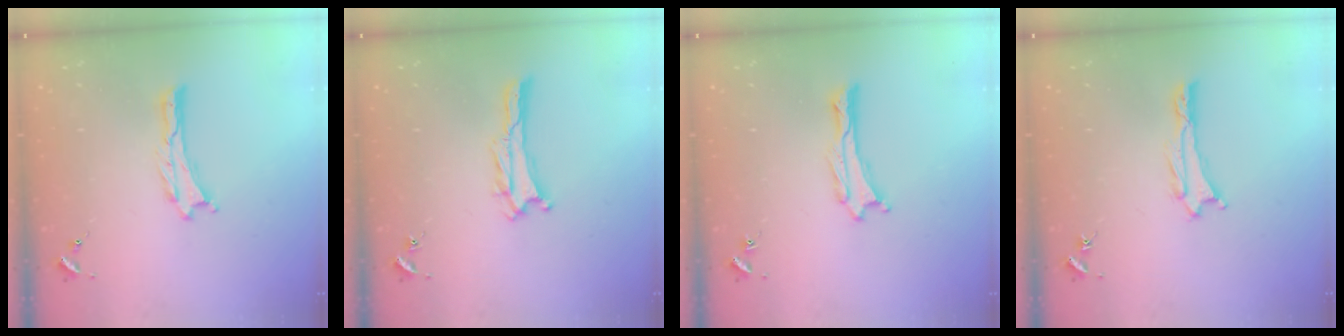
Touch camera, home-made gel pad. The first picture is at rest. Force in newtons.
{"total": 1.3, "press": 1.3, "slide": 0.4}
{"total": 0.6, "press": 0.6, "slide": 0.1}
{"total": 1.0, "press": 1.0, "slide": 0.2}